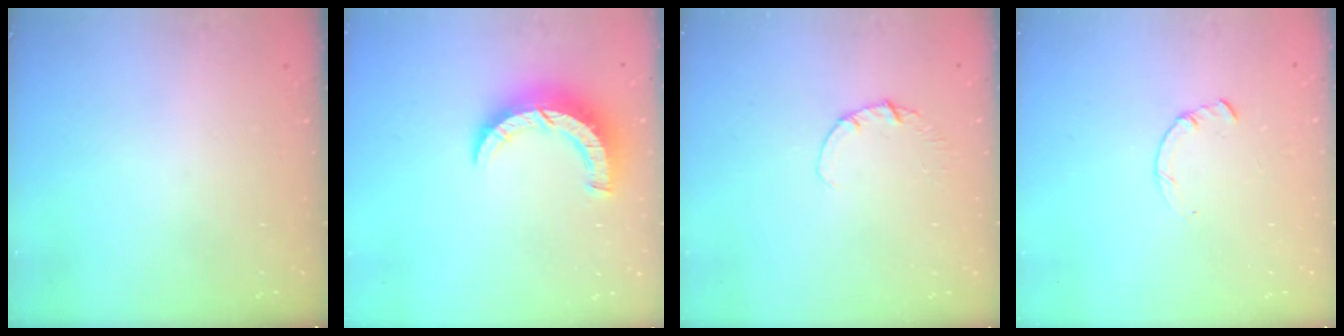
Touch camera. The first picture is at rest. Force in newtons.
{"total": 8.0, "press": 7.9, "slide": 0.9}
{"total": 1.1, "press": 1.1, "slide": 0.1}
{"total": 0.7, "press": 0.6, "slide": 0.2}